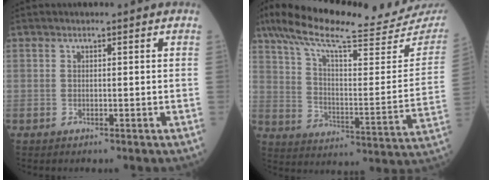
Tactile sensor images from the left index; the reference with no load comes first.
{"total": 26.9, "force": [23.3, 2.6, 13.2], "torque": [-0.225, -0.041, 0.320]}